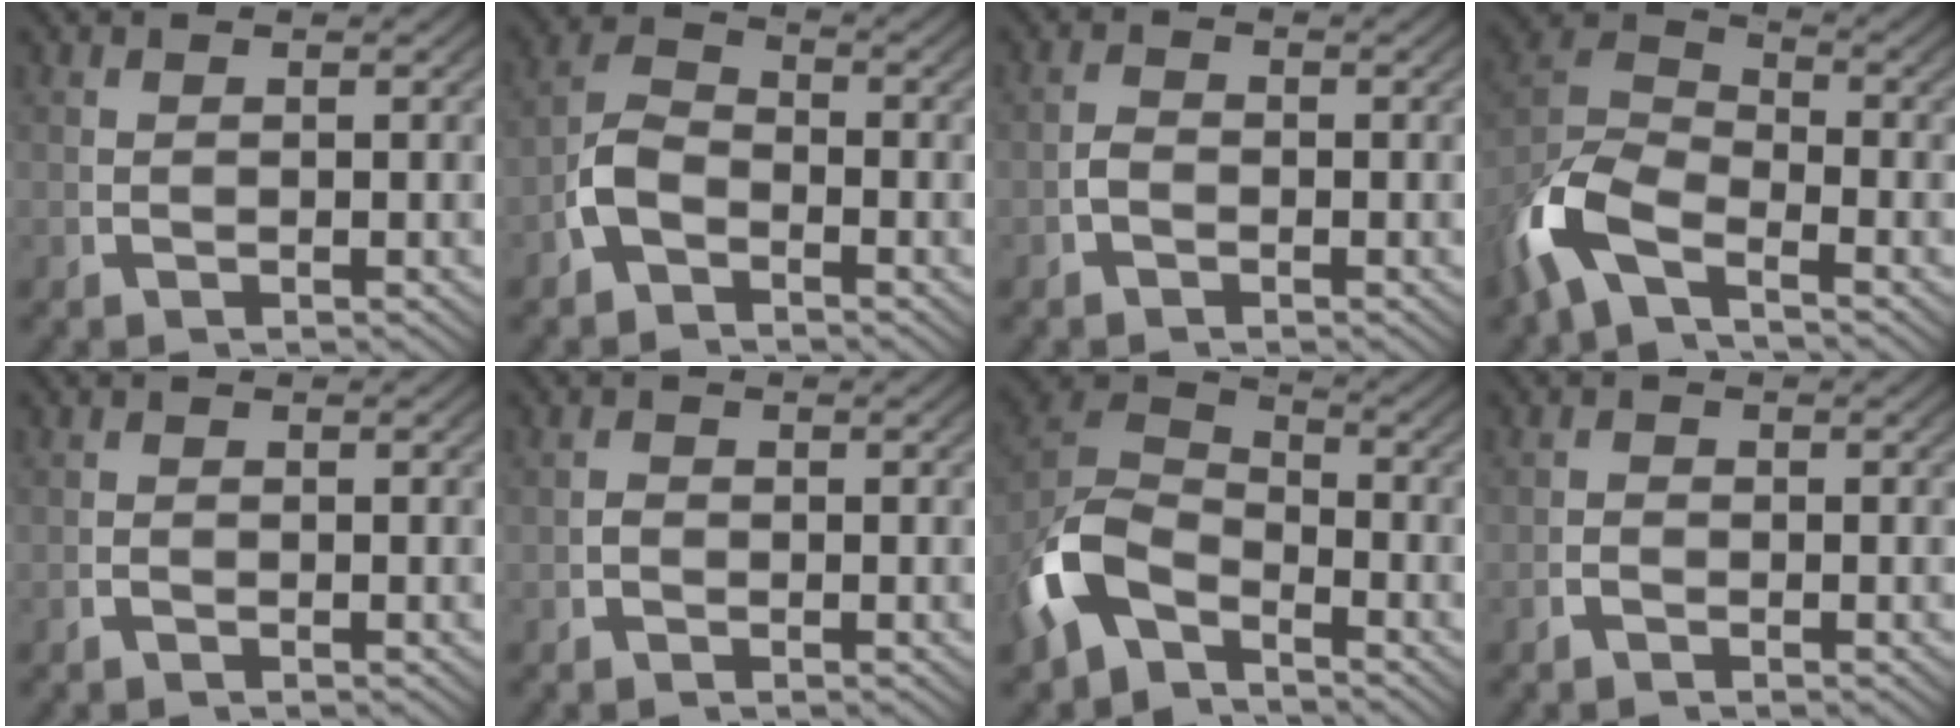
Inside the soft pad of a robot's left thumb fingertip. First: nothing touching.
{"total": 4.7, "force": [-1.7, 3.6, 2.4], "torque": [-0.056, -0.006, -0.034]}
{"total": 0.9, "force": [-0.8, 0.4, 0.2], "torque": [-0.007, 0.001, -0.020]}
{"total": 8.0, "force": [-2.4, 5.5, 5.3], "torque": [-0.119, -0.005, -0.051]}
{"total": 0.6, "force": [-0.5, -0.2, -0.2], "torque": [0.006, 0.001, -0.015]}
{"total": 0.6, "force": [-0.5, 0.3, 0.0], "torque": [-0.001, 0.000, -0.014]}
{"total": 9.4, "force": [-2.2, 6.9, 6.0], "torque": [-0.150, -0.022, -0.037]}
{"total": 0.9, "force": [-0.8, -0.1, -0.2], "torque": [0.010, 0.004, -0.024]}